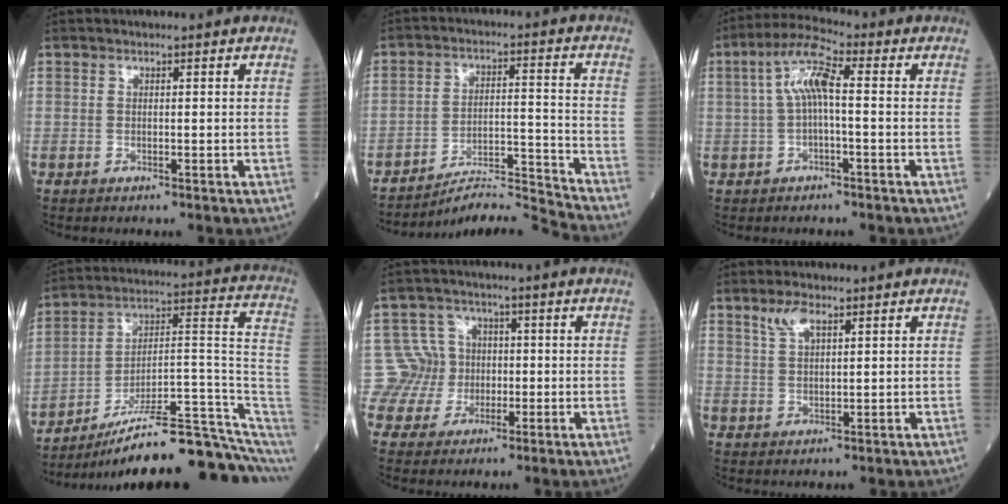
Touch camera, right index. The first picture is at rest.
{"total": 9.8, "force": [-9.2, -3.3, 0.1], "torque": [0.003, 0.025, -0.158]}
{"total": 6.7, "force": [0.6, 1.2, 6.6], "torque": [-0.131, 0.024, 0.010]}
{"total": 21.5, "force": [-16.1, 2.1, 14.1], "torque": [-0.135, 0.048, -0.241]}
{"total": 6.0, "force": [-0.2, 6.0, -0.4], "torque": [0.019, 0.018, 0.000]}
{"total": 3.4, "force": [2.4, 0.8, 2.3], "torque": [-0.051, 0.005, 0.052]}